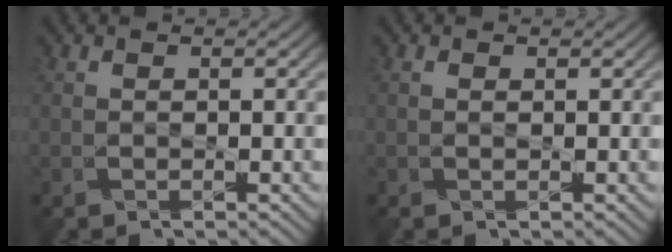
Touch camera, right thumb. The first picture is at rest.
{"total": 0.0}